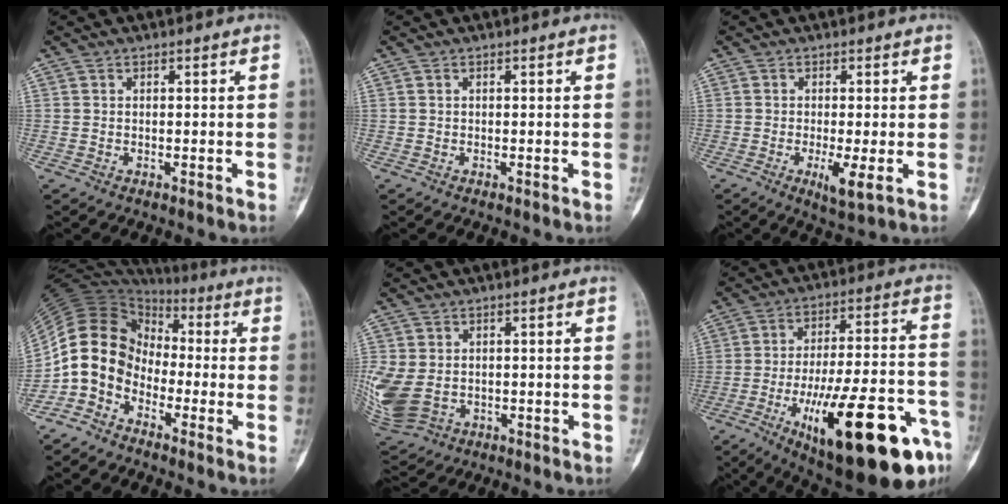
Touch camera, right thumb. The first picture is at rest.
{"total": 0.0}
{"total": 4.2, "force": [-1.0, 0.7, 4.1], "torque": [-0.080, -0.014, -0.017]}
{"total": 11.5, "force": [-4.5, 9.1, 5.4], "torque": [-0.089, 0.065, -0.098]}
{"total": 10.4, "force": [-1.0, 7.8, 6.8], "torque": [-0.176, -0.007, 0.000]}
{"total": 28.5, "force": [-12.6, 8.4, 24.2], "torque": [-0.321, 0.046, -0.177]}